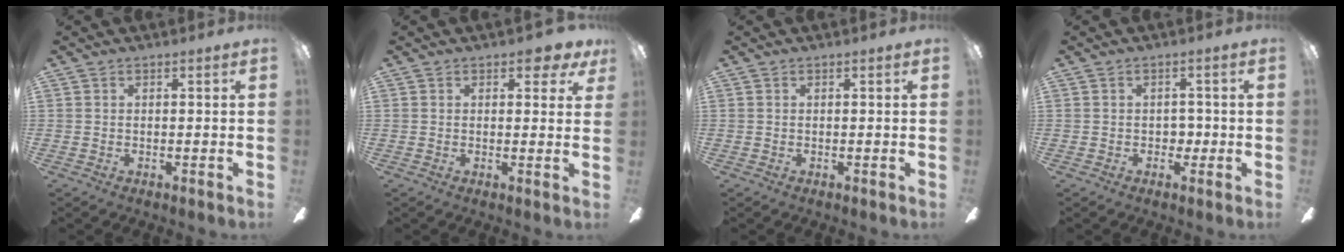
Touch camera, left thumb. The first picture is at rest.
{"total": 3.4, "force": [2.1, 1.7, 2.0], "torque": [-0.012, -0.007, 0.032]}
{"total": 0.0}
{"total": 2.7, "force": [-0.4, 2.1, 1.7], "torque": [-0.030, 0.007, -0.009]}